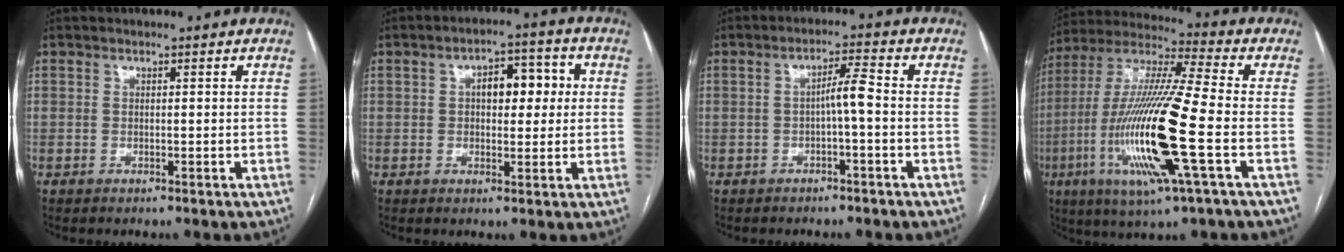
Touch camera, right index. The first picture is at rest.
{"total": 6.8, "force": [1.1, 3.3, 5.9], "torque": [-0.080, 0.027, 0.017]}
{"total": 3.6, "force": [-0.7, 0.1, 3.5], "torque": [-0.059, 0.011, -0.010]}
{"total": 20.4, "force": [-5.3, 1.0, 19.6], "torque": [-0.421, -0.022, -0.105]}